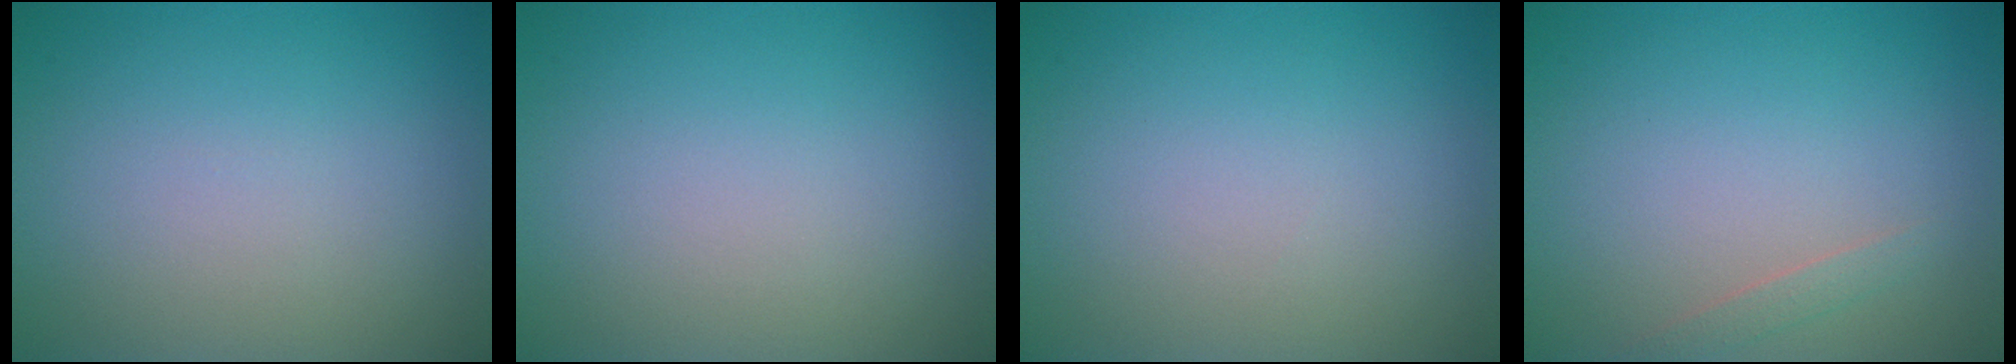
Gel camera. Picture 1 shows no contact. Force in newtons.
{"total": 0.0}
{"total": 0.0}
{"total": 0.9, "press": 0.9, "slide": 0.0}